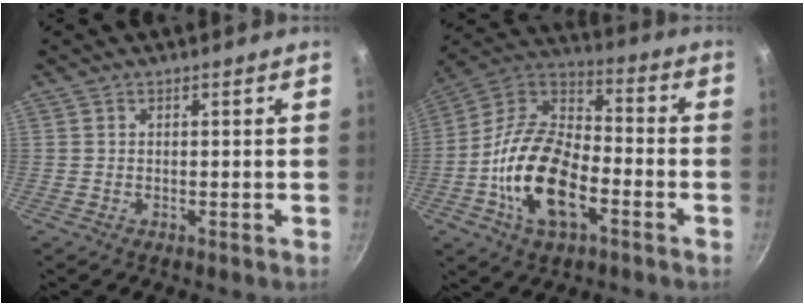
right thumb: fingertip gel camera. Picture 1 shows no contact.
{"total": 19.3, "force": [-6.2, 10.4, 15.0], "torque": [-0.265, 0.038, -0.134]}